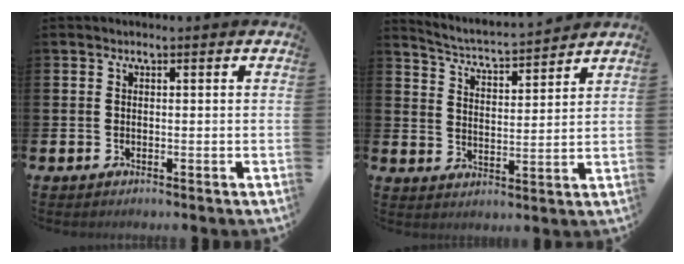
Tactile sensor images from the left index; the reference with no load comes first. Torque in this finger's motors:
{"motor_torque": [0.38, -0.82, -0.15, -0.01]}